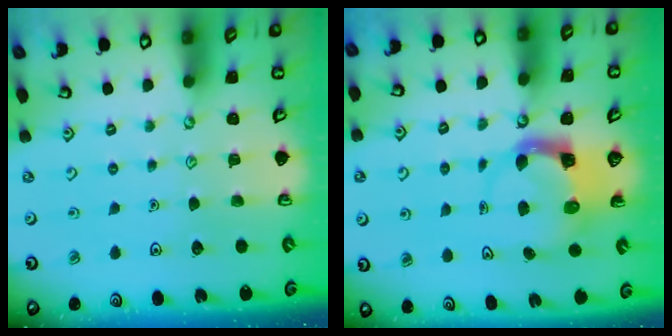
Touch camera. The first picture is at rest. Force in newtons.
{"total": 3.7, "press": 3.6, "slide": 0.5}